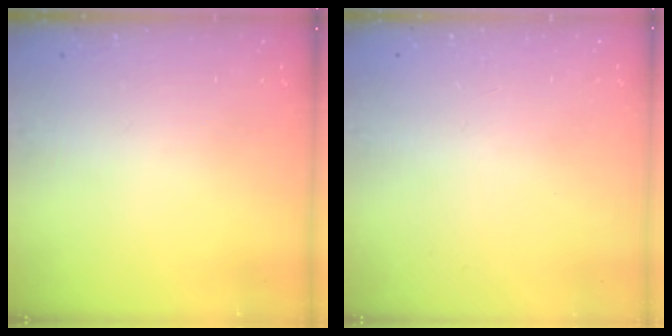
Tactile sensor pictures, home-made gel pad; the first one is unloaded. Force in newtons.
{"total": 2.6, "press": 2.6, "slide": 0.2}